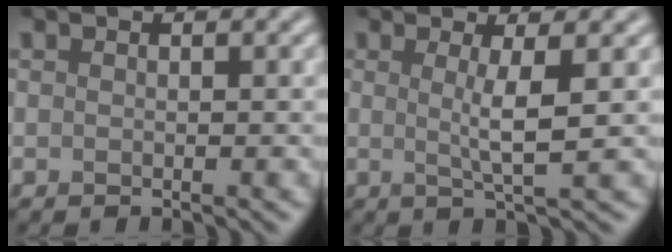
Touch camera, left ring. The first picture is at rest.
{"total": 3.1, "force": [0.5, 0.5, 3.0], "torque": [-0.050, -0.006, 0.005]}